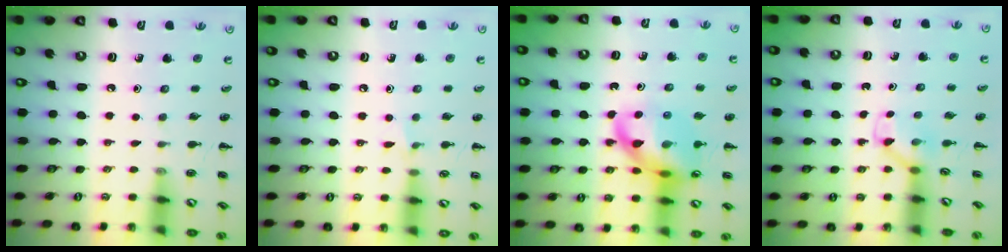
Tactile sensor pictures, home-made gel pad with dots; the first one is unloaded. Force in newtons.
{"total": 3.6, "press": 3.5, "slide": 1.1}
{"total": 16.4, "press": 16.1, "slide": 3.1}
{"total": 2.6, "press": 2.4, "slide": 0.9}